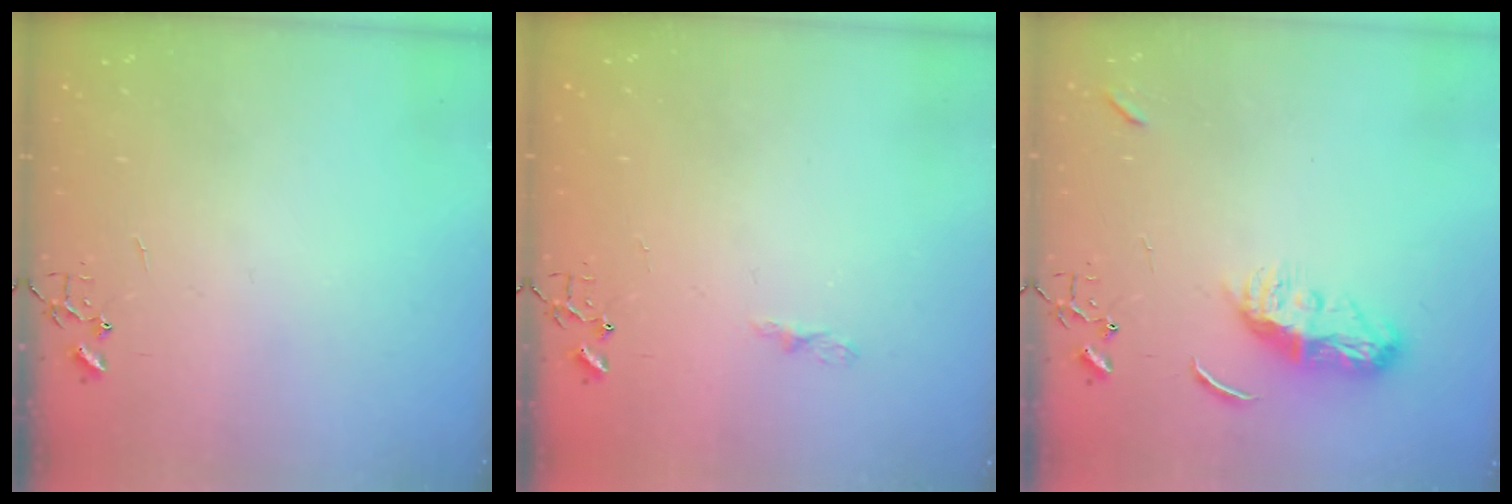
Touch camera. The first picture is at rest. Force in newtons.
{"total": 3.4, "press": 3.4, "slide": 0.5}
{"total": 9.1, "press": 9.1, "slide": 0.8}